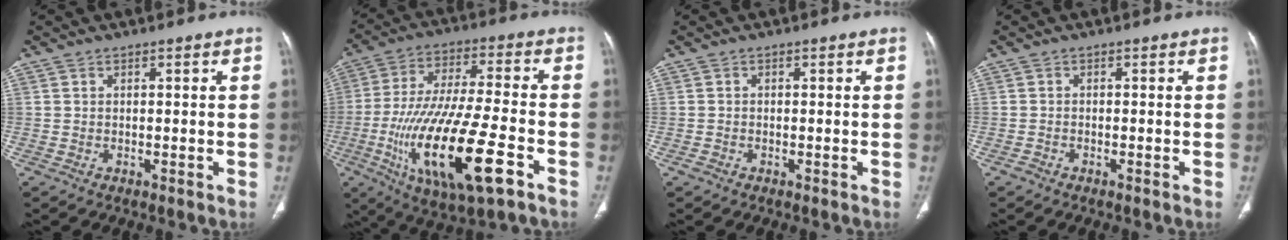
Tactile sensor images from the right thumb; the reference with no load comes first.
{"total": 22.1, "force": [-7.9, 6.2, 19.7], "torque": [-0.409, 0.006, -0.129]}
{"total": 1.0, "force": [-0.6, 0.7, 0.2], "torque": [-0.005, 0.002, -0.013]}
{"total": 0.8, "force": [-0.7, 0.3, 0.1], "torque": [-0.007, -0.001, -0.019]}